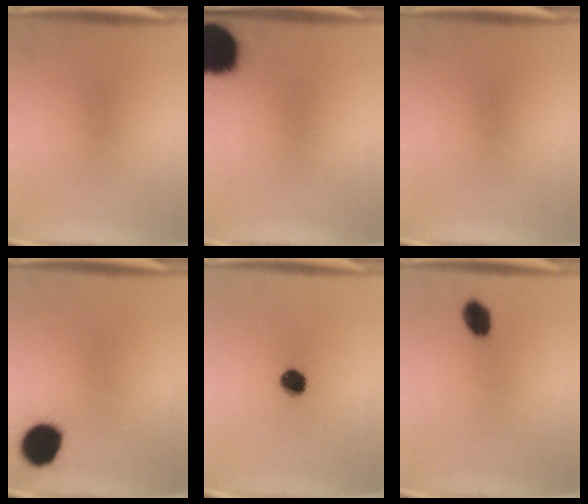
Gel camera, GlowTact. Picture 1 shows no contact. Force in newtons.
{"total": 17.2}
{"total": 0.0}
{"total": 9.8}
{"total": 6.5}
{"total": 4.4}